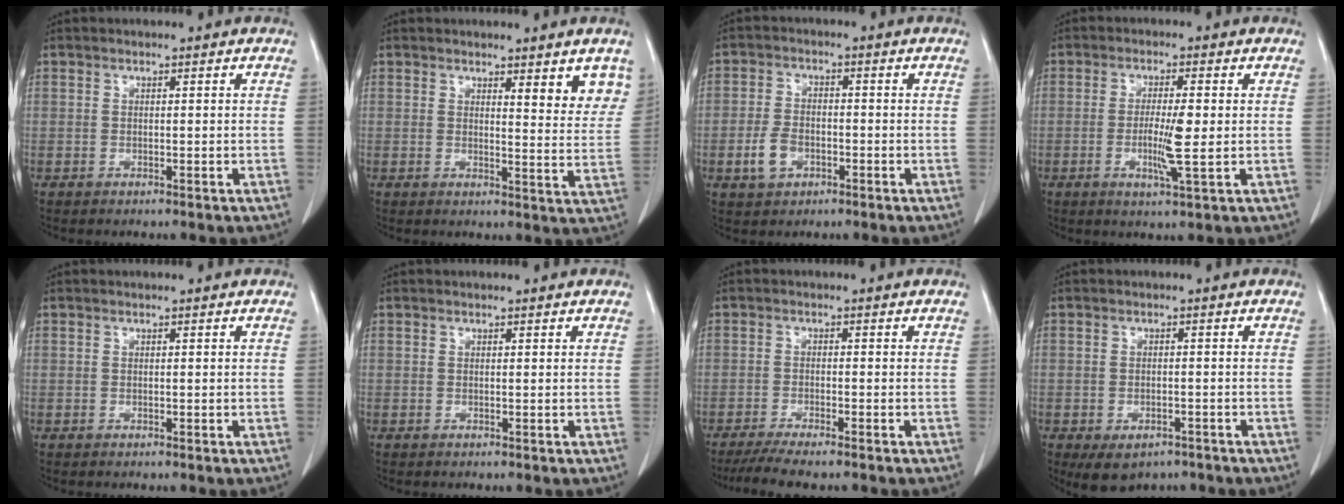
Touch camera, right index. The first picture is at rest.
{"total": 5.8, "force": [3.9, 1.2, 4.1], "torque": [-0.043, -0.022, 0.042]}
{"total": 4.7, "force": [-1.8, 3.1, 3.0], "torque": [-0.064, 0.004, -0.027]}
{"total": 5.8, "force": [-0.7, 0.2, 5.8], "torque": [-0.107, -0.011, -0.012]}
{"total": 0.0}
{"total": 0.0}
{"total": 6.6, "force": [-5.4, 0.3, 3.7], "torque": [-0.055, -0.016, -0.090]}
{"total": 6.4, "force": [-4.3, 3.5, 3.1], "torque": [-0.047, -0.003, -0.056]}